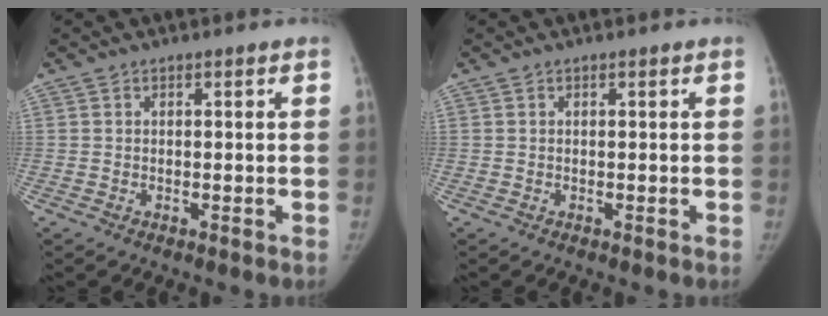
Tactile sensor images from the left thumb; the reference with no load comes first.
{"total": 0.0}